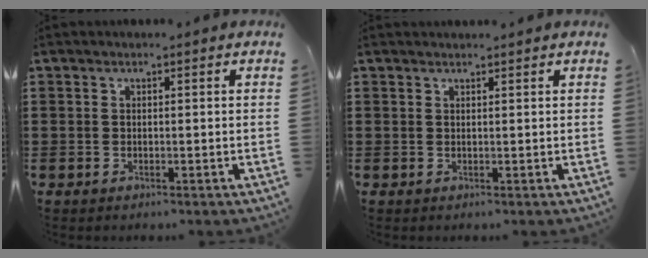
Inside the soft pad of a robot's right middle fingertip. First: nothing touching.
{"total": 0.7, "force": [0.7, 0.0, 0.0], "torque": [0.005, -0.004, 0.011]}